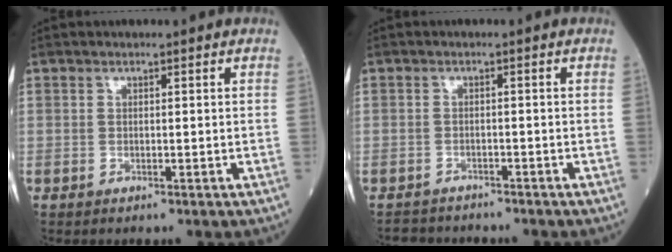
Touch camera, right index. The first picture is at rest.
{"total": 3.9, "force": [-3.8, 1.0, 0.0], "torque": [0.003, -0.008, -0.061]}